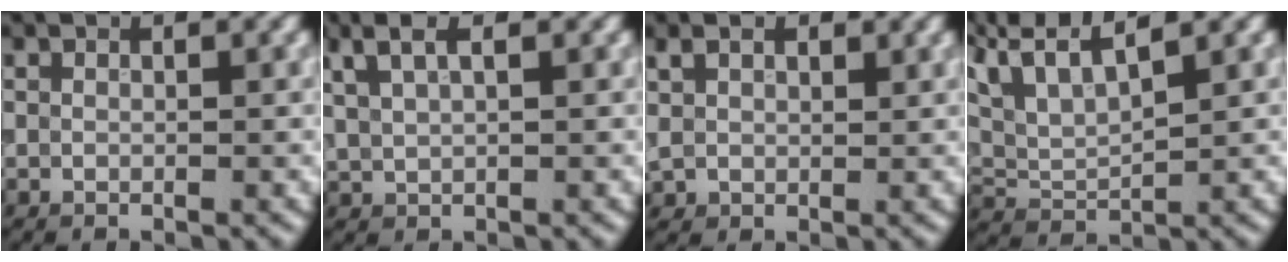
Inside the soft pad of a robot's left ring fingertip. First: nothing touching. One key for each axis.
{"total": 3.2, "fx": 1.9, "fy": 1.1, "fz": 2.3, "tx": -0.060, "ty": 0.008, "tz": 0.040}
{"total": 2.0, "fx": 1.0, "fy": 1.5, "fz": 0.9, "tx": -0.029, "ty": 0.003, "tz": 0.018}
{"total": 6.6, "fx": 4.6, "fy": 2.0, "fz": 4.3, "tx": -0.102, "ty": 0.021, "tz": 0.078}